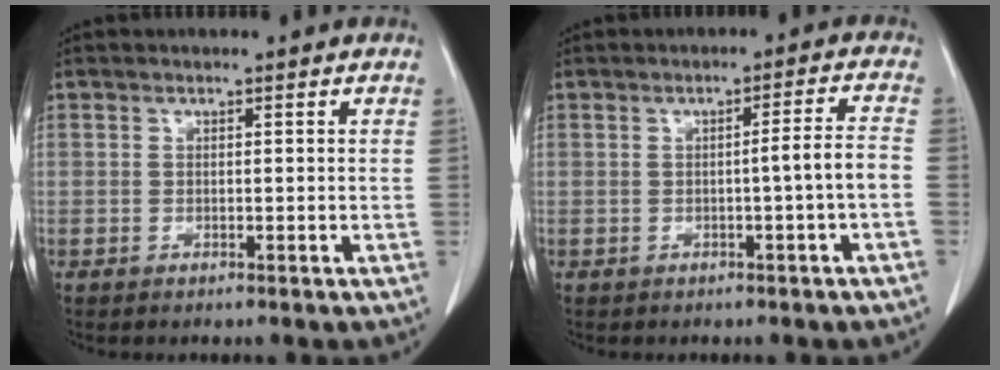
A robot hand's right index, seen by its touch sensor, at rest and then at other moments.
{"total": 3.8, "force": [-1.1, -0.7, 3.6], "torque": [-0.050, 0.005, -0.016]}